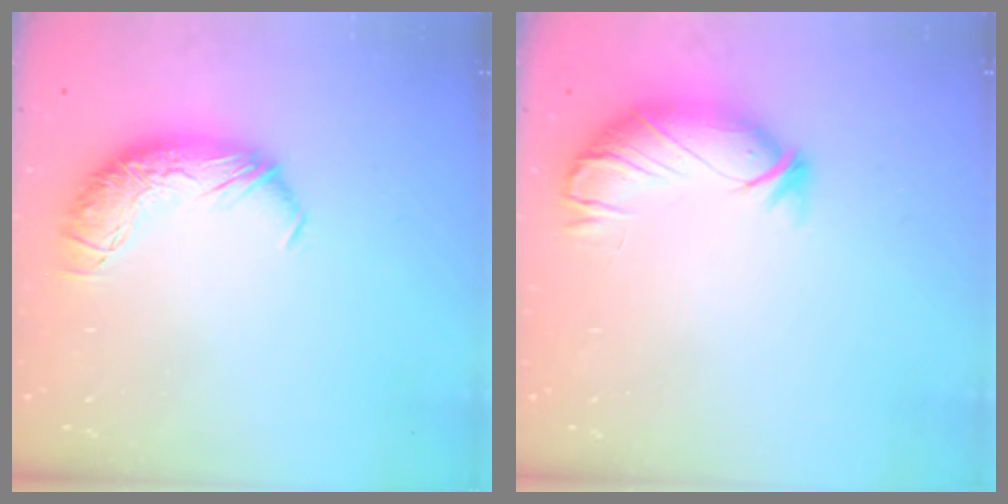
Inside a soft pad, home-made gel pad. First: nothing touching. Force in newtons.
{"total": 3.8, "press": 3.3, "slide": 1.9}